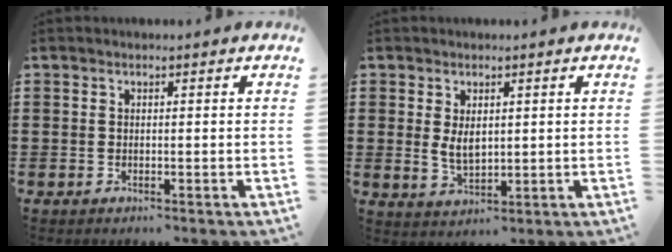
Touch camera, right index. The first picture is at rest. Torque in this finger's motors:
{"motor_torque": [0.98, 1.15, 0.16, 0.01]}